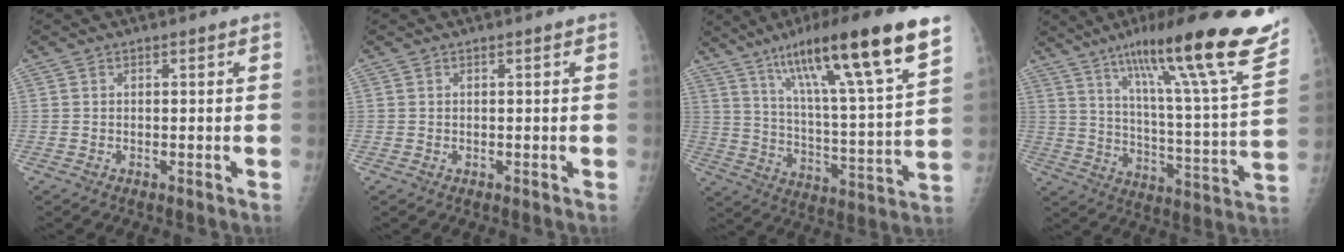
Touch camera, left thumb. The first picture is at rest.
{"total": 0.0}
{"total": 24.0, "force": [14.6, 3.1, 18.8], "torque": [-0.289, -0.040, 0.240]}
{"total": 27.6, "force": [18.1, 2.7, 20.8], "torque": [-0.300, -0.063, 0.271]}